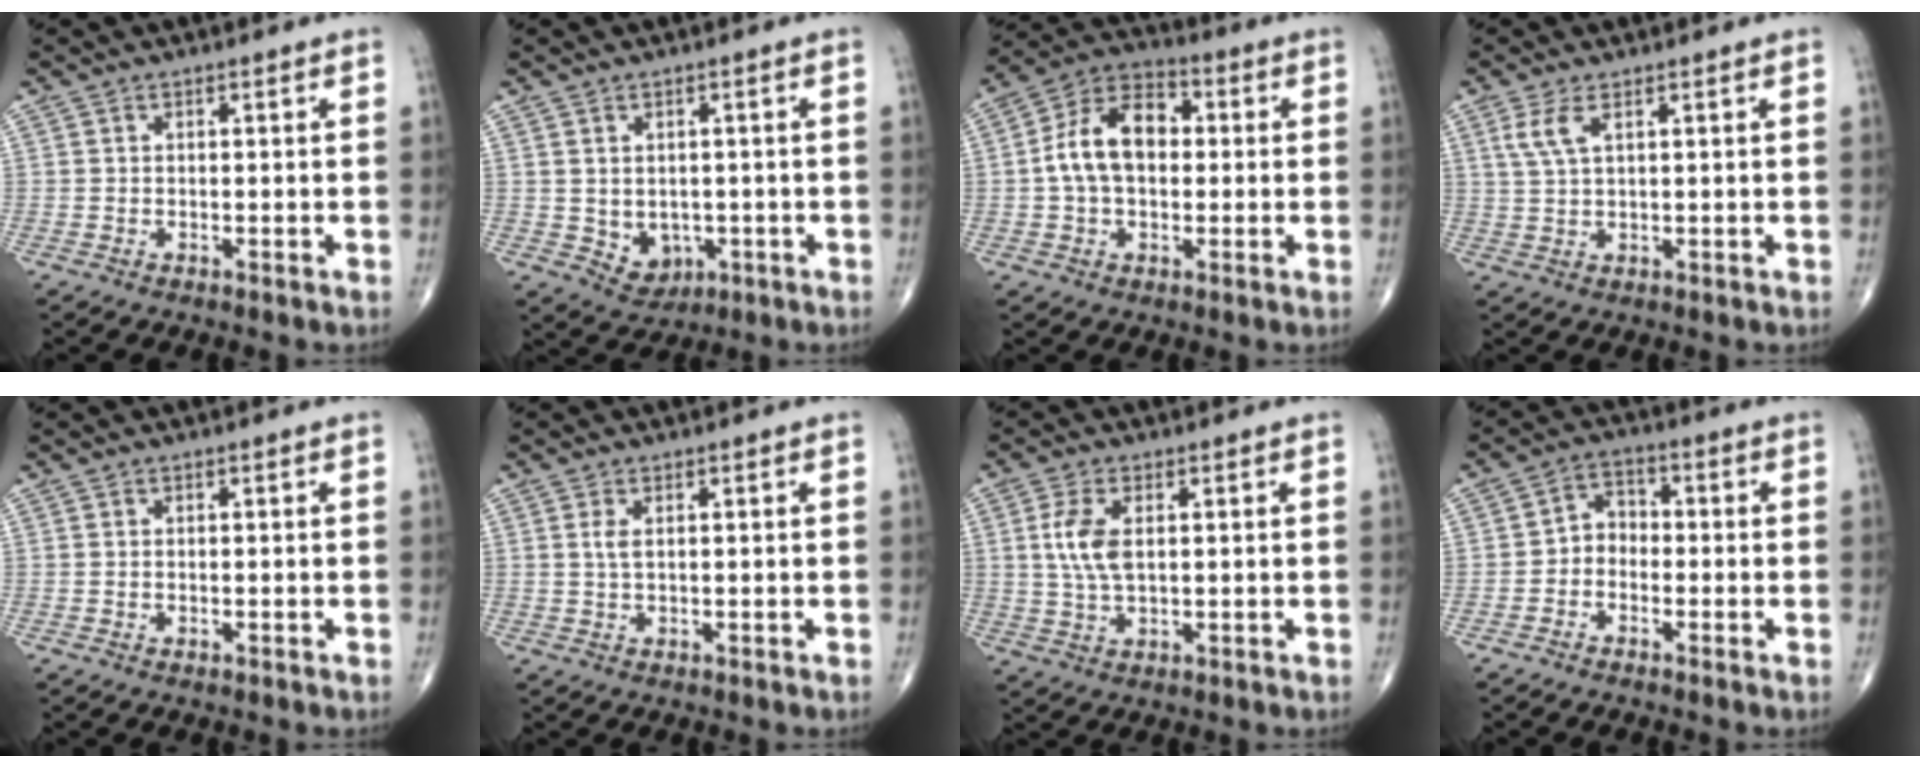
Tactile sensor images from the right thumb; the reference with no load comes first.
{"total": 5.0, "force": [-0.8, 4.1, 2.9], "torque": [-0.021, 0.000, 0.004]}
{"total": 12.5, "force": [0.7, 8.2, 9.4], "torque": [-0.160, 0.030, 0.003]}
{"total": 3.9, "force": [1.7, 1.3, 3.2], "torque": [-0.080, 0.004, 0.044]}
{"total": 0.0}
{"total": 1.8, "force": [0.5, 0.7, 1.6], "torque": [-0.039, 0.004, 0.015]}
{"total": 6.5, "force": [1.2, 3.3, 5.5], "torque": [-0.122, -0.002, 0.025]}
{"total": 4.3, "force": [-1.5, 3.4, 2.2], "torque": [-0.013, 0.026, -0.042]}